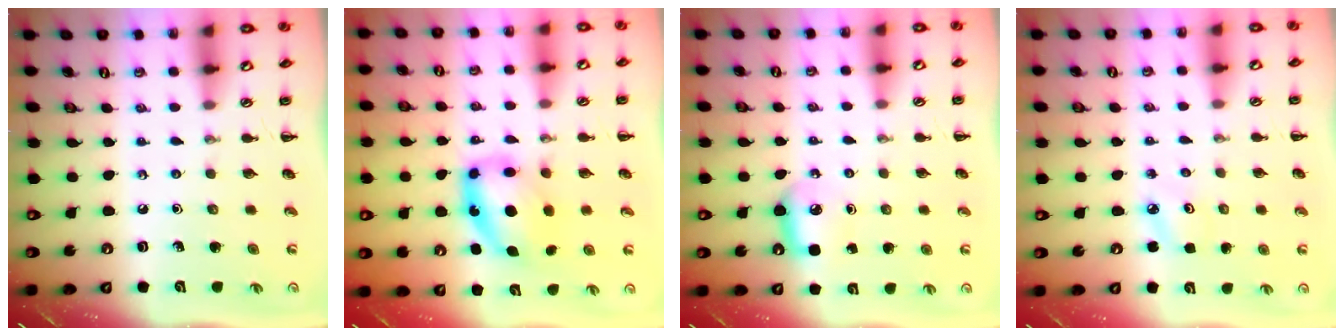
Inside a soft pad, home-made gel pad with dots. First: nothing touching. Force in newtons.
{"total": 10.0, "press": 9.8, "slide": 2.3}
{"total": 6.3, "press": 6.2, "slide": 1.4}
{"total": 3.9, "press": 3.7, "slide": 1.1}